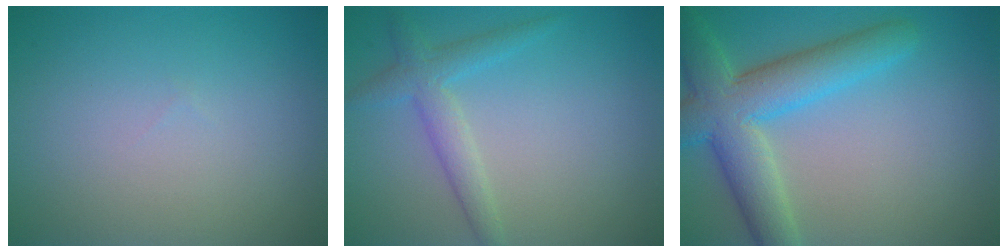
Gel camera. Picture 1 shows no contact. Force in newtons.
{"total": 2.8, "press": 2.8, "slide": 0.2}
{"total": 7.3, "press": 7.3, "slide": 0.3}